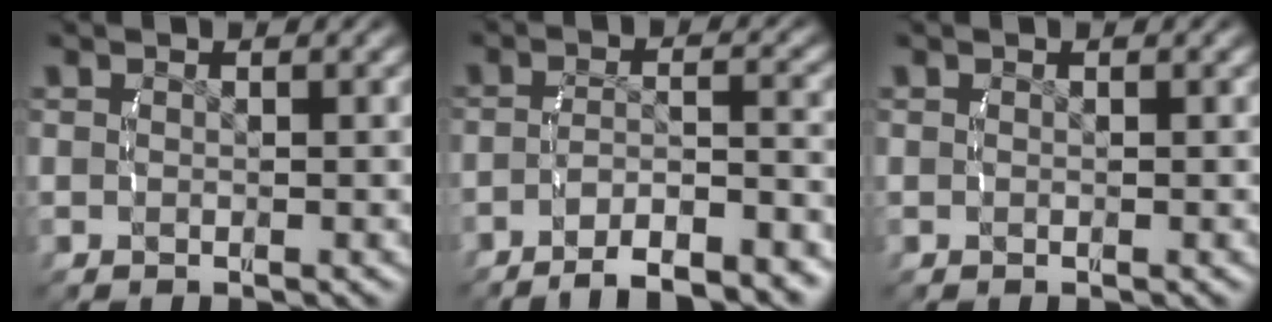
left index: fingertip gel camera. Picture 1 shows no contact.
{"total": 6.9, "force": [-6.2, 1.1, 2.9], "torque": [-0.047, -0.022, -0.089]}
{"total": 0.0}